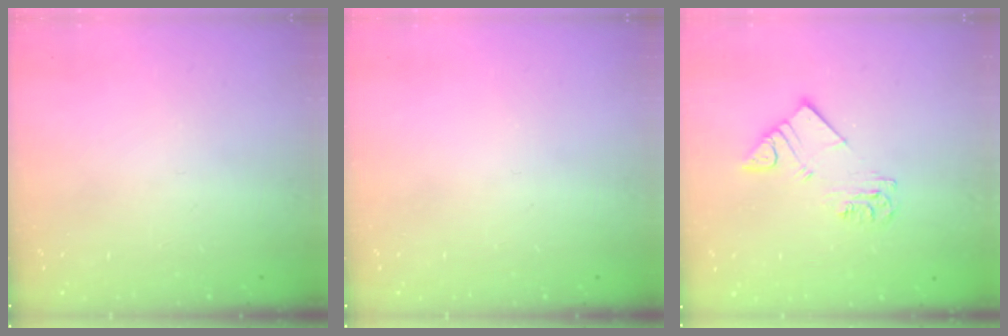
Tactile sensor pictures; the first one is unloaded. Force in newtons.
{"total": 0.0}
{"total": 5.9, "press": 5.9, "slide": 0.4}